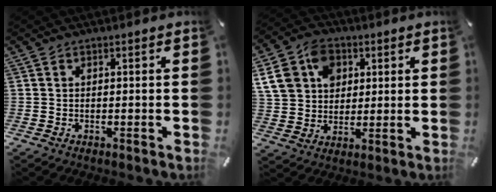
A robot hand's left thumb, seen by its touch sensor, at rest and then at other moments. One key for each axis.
{"total": 12.0, "fx": 4.0, "fy": 9.8, "fz": 5.7, "tx": -0.117, "ty": 0.008, "tz": 0.075}